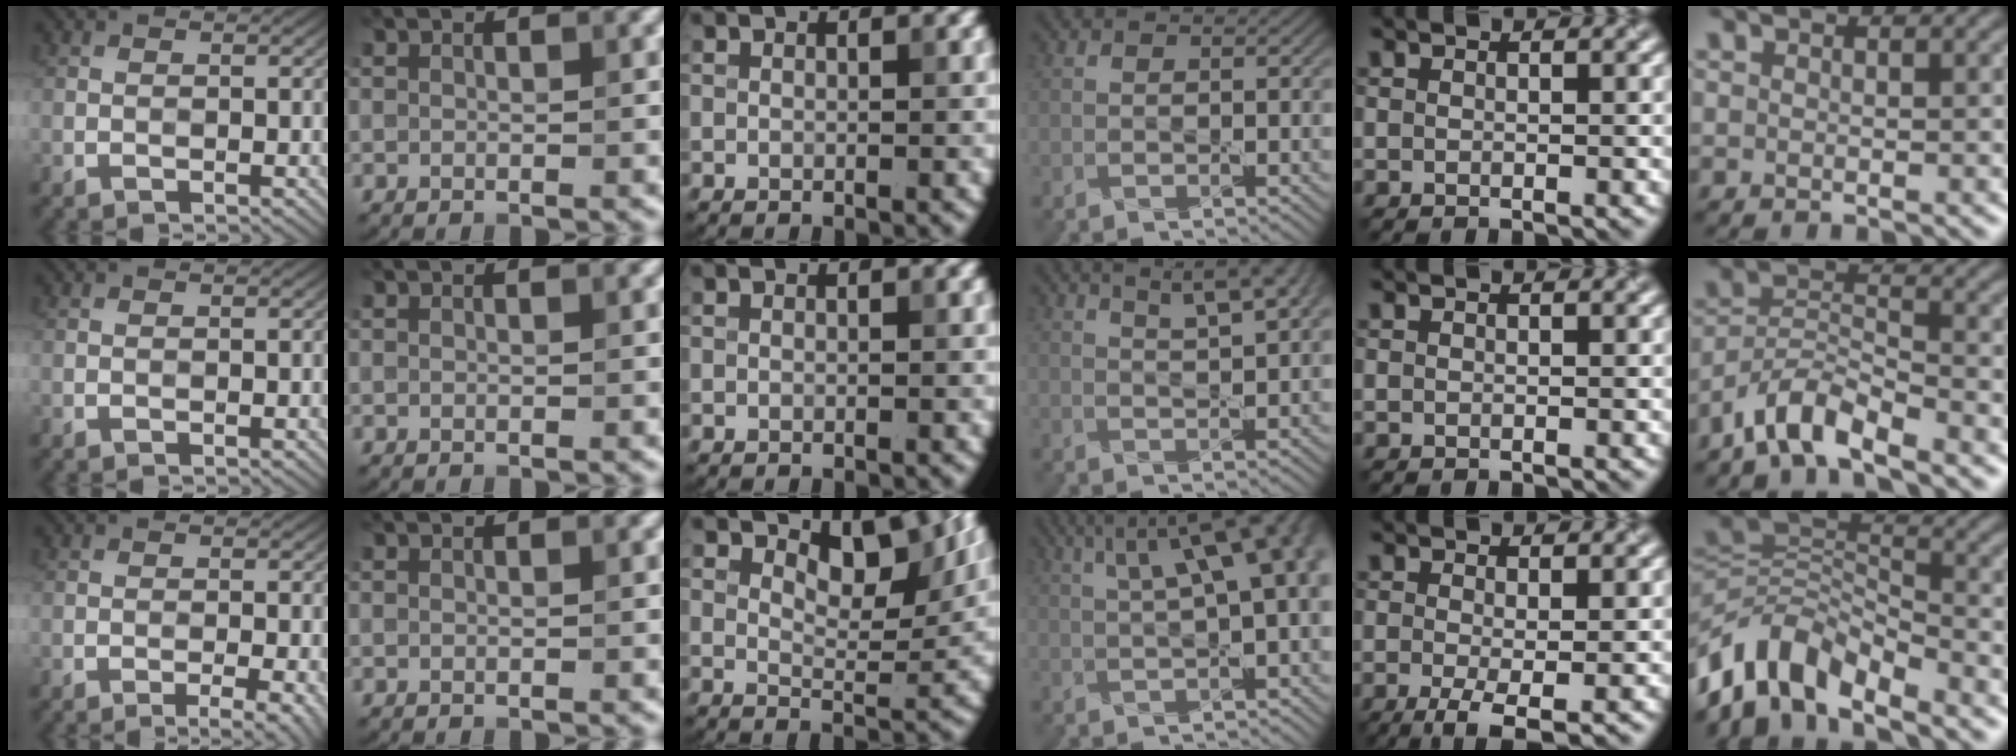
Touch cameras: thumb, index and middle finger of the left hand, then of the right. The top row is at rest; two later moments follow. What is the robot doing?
{"motion": "pour", "object": "sugar"}